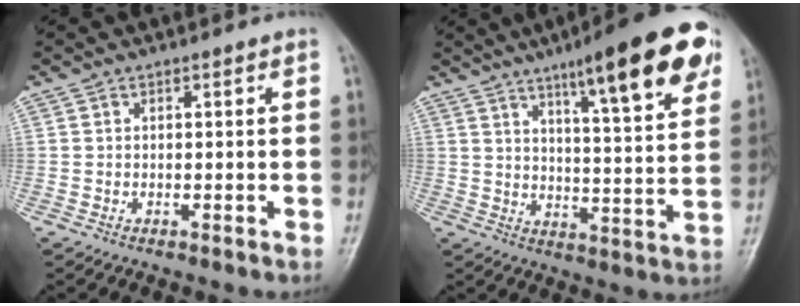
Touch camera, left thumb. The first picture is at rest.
{"total": 19.4, "force": [10.8, 3.7, 15.7], "torque": [-0.193, -0.035, 0.157]}